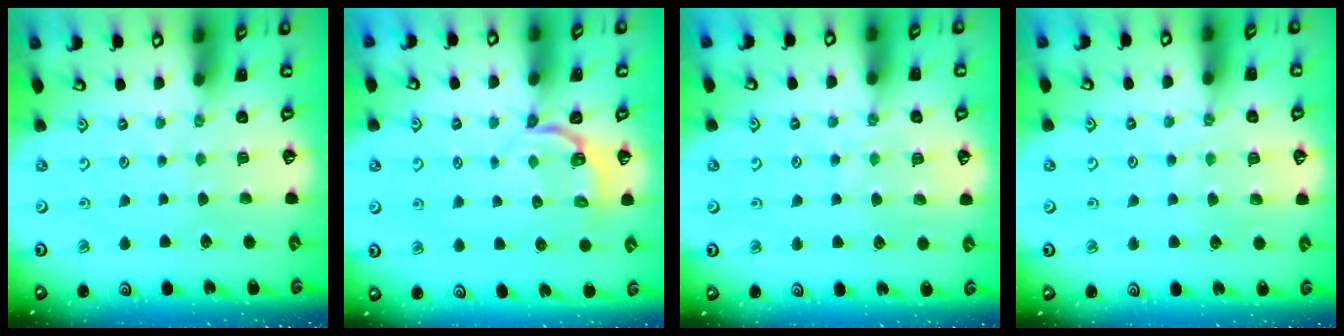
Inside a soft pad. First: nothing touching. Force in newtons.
{"total": 3.6, "press": 2.6, "slide": 2.4}
{"total": 6.5, "press": 6.5, "slide": 0.7}
{"total": 5.1, "press": 5.0, "slide": 0.8}